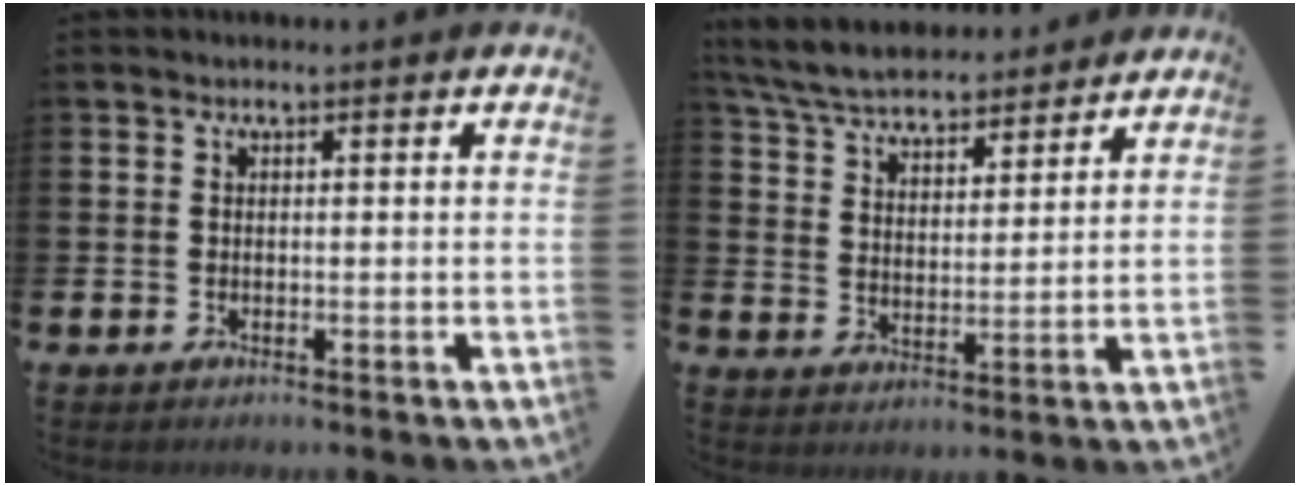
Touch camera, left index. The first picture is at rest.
{"total": 6.5, "force": [6.2, 1.4, 1.3], "torque": [-0.053, -0.034, 0.112]}